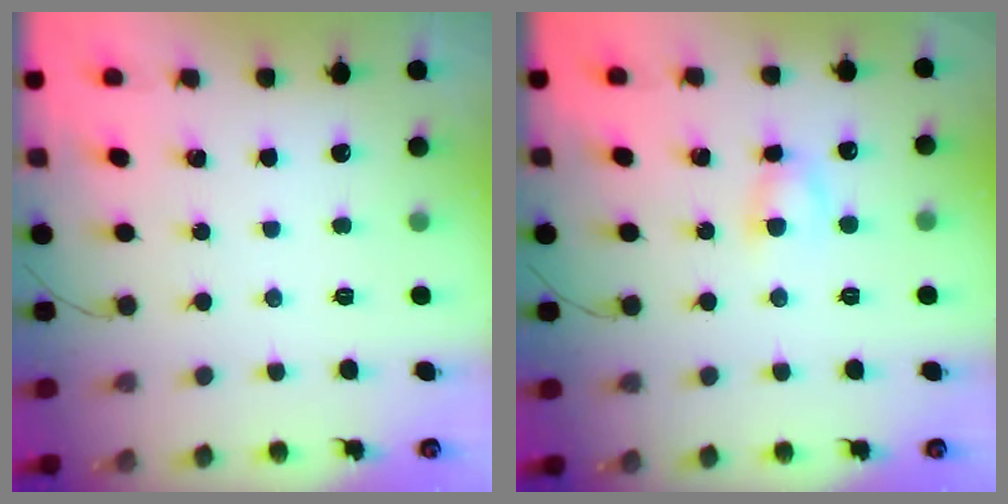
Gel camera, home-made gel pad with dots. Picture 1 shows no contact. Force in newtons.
{"total": 4.4, "press": 4.3, "slide": 1.1}